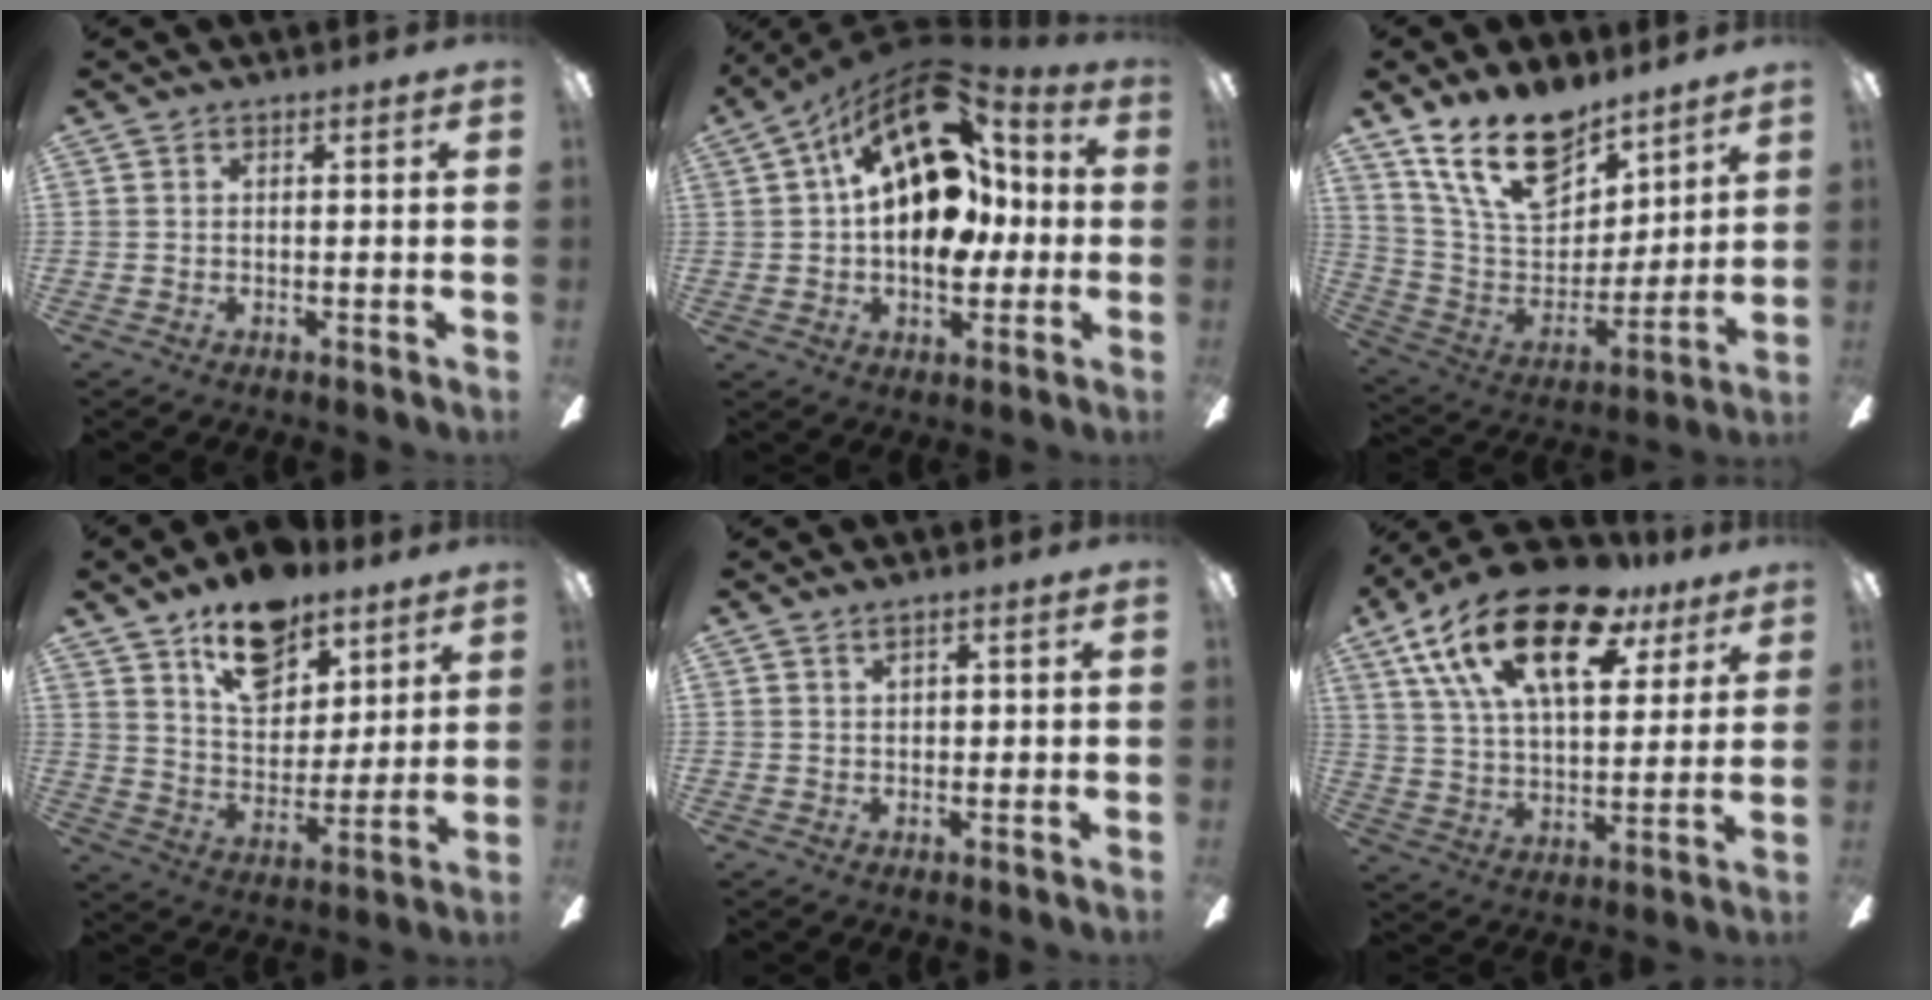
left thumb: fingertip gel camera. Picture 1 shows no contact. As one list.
[{"total": 23.2, "force": [5.9, 14.1, 17.4], "torque": [-0.271, -0.025, 0.098]}, {"total": 20.3, "force": [14.0, 10.7, 10.2], "torque": [-0.186, -0.075, 0.257]}, {"total": 15.6, "force": [11.0, 8.8, 6.8], "torque": [-0.102, -0.061, 0.199]}, {"total": 1.4, "force": [0.9, 0.5, 0.9], "torque": [-0.012, -0.002, 0.014]}, {"total": 23.8, "force": [12.9, 11.2, 16.5], "torque": [-0.297, -0.055, 0.218]}]